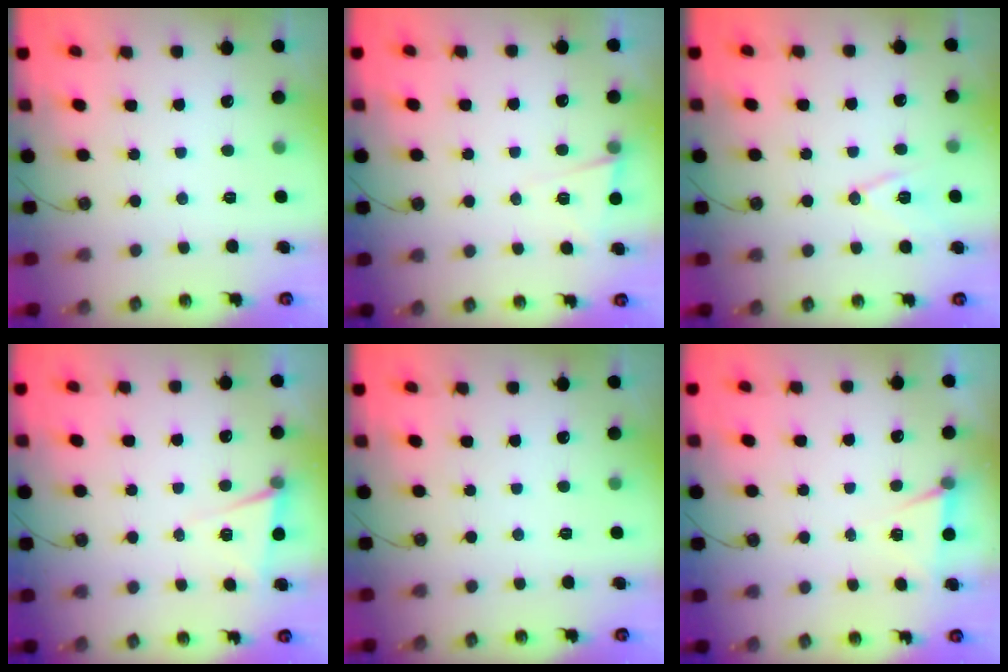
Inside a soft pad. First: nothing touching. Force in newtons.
{"total": 5.0, "press": 4.5, "slide": 2.1}
{"total": 10.1, "press": 9.4, "slide": 3.5}
{"total": 5.3, "press": 3.6, "slide": 3.8}
{"total": 0.0}
{"total": 5.0, "press": 2.2, "slide": 4.5}